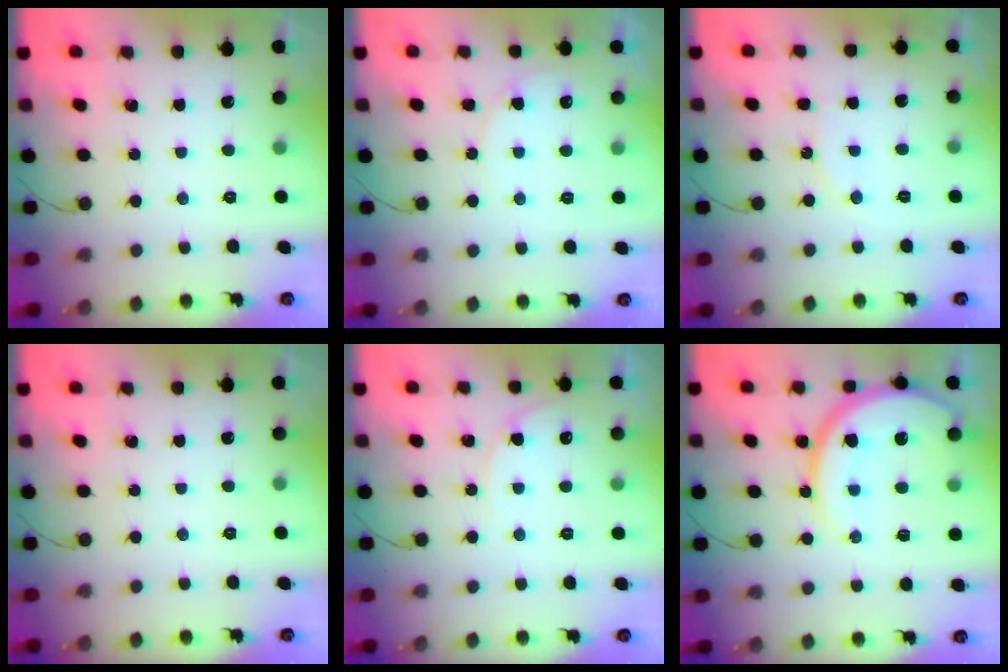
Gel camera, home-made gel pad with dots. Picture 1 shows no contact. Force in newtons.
{"total": 4.7, "press": 4.7, "slide": 0.4}
{"total": 6.5, "press": 6.5, "slide": 0.4}
{"total": 0.0}
{"total": 5.6, "press": 5.6, "slide": 0.6}
{"total": 14.8, "press": 14.7, "slide": 1.4}